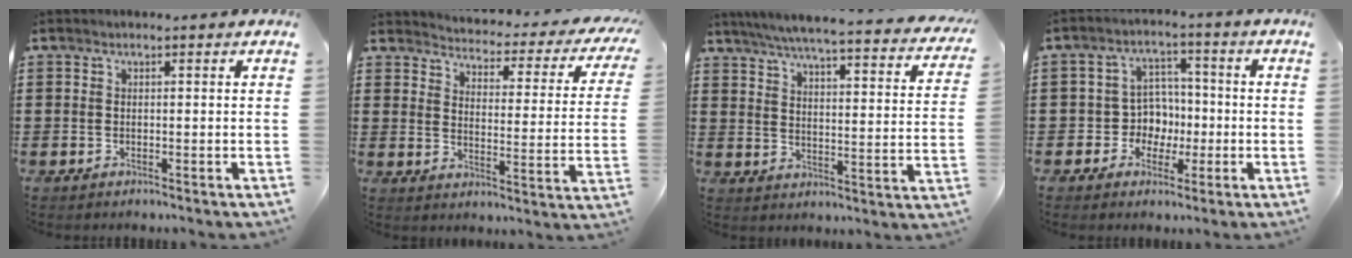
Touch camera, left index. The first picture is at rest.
{"total": 2.5, "force": [2.4, 0.2, 0.7], "torque": [-0.034, -0.029, 0.030]}
{"total": 5.2, "force": [4.7, -0.3, 2.3], "torque": [-0.066, -0.036, 0.074]}
{"total": 5.9, "force": [-0.6, 5.6, 1.5], "torque": [-0.051, 0.009, -0.010]}